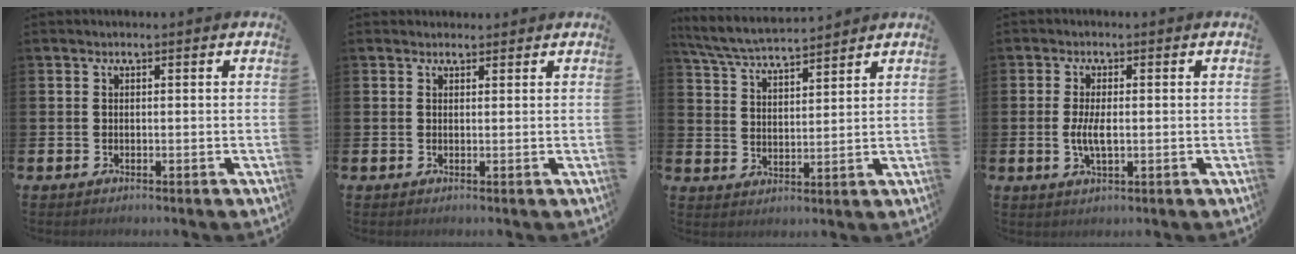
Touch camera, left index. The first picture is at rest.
{"total": 1.1, "force": [1.0, 0.5, 0.1], "torque": [0.019, -0.004, 0.014]}
{"total": 5.8, "force": [5.6, 0.6, 1.2], "torque": [-0.046, -0.031, 0.099]}
{"total": 3.5, "force": [-0.2, 1.3, 3.2], "torque": [-0.064, -0.001, -0.007]}